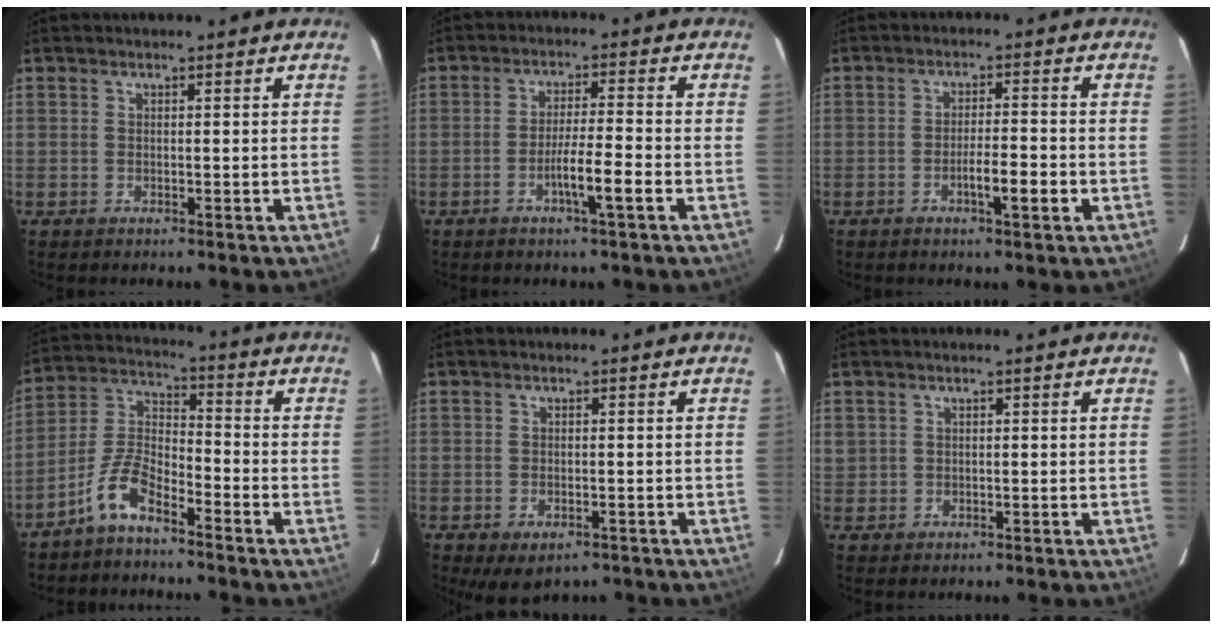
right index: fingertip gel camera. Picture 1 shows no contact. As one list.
[{"total": 5.7, "force": [-2.4, -0.3, 5.1], "torque": [-0.088, -0.004, -0.044]}, {"total": 4.6, "force": [-1.8, 0.4, 4.2], "torque": [-0.066, 0.000, -0.030]}, {"total": 7.1, "force": [-5.2, 1.9, 4.5], "torque": [-0.107, 0.009, -0.108]}, {"total": 4.4, "force": [-2.8, 2.4, 2.4], "torque": [-0.036, -0.006, -0.032]}, {"total": 1.4, "force": [0.5, 1.3, 0.3], "torque": [0.001, 0.010, 0.010]}]